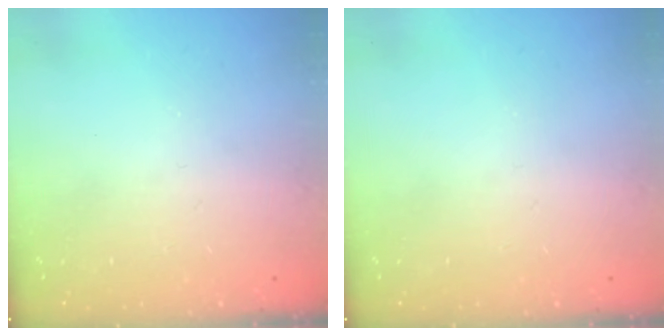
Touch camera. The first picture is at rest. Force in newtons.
{"total": 0.0}